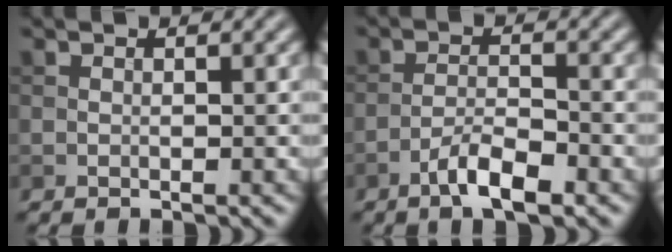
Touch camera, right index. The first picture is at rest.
{"total": 3.8, "force": [-2.4, 0.9, 2.7], "torque": [-0.053, 0.007, -0.049]}